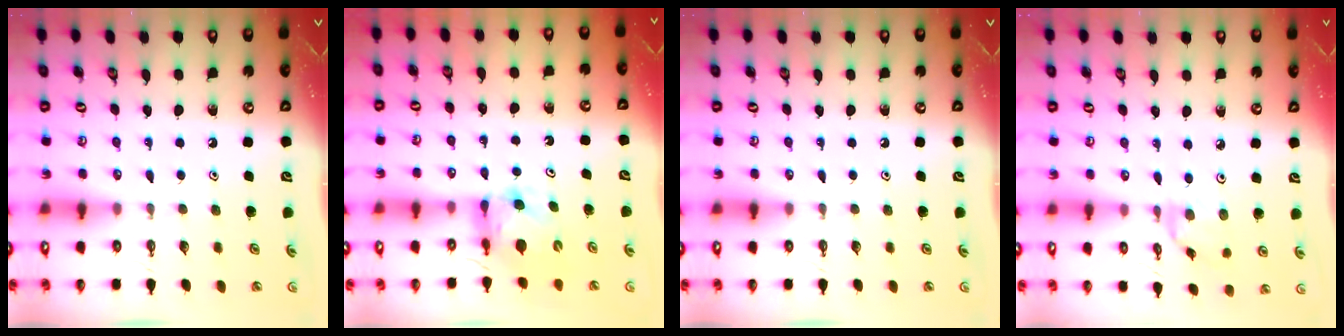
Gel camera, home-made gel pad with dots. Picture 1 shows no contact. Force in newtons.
{"total": 6.2, "press": 6.2, "slide": 0.3}
{"total": 0.0}
{"total": 0.9, "press": 0.8, "slide": 0.3}